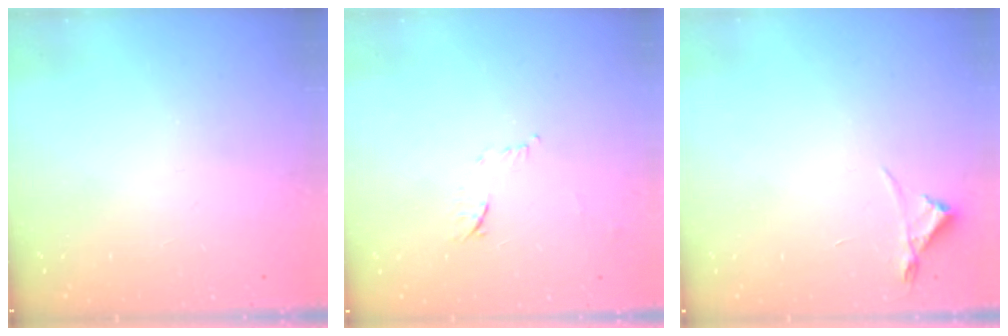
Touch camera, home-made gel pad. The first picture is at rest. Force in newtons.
{"total": 7.6, "press": 7.6, "slide": 0.9}
{"total": 3.0, "press": 2.9, "slide": 0.5}